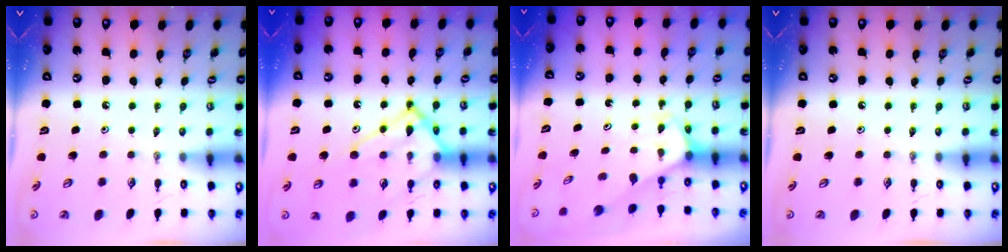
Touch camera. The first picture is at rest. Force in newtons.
{"total": 18.3, "press": 18.2, "slide": 2.0}
{"total": 2.5, "press": 2.5, "slide": 0.1}
{"total": 0.0}